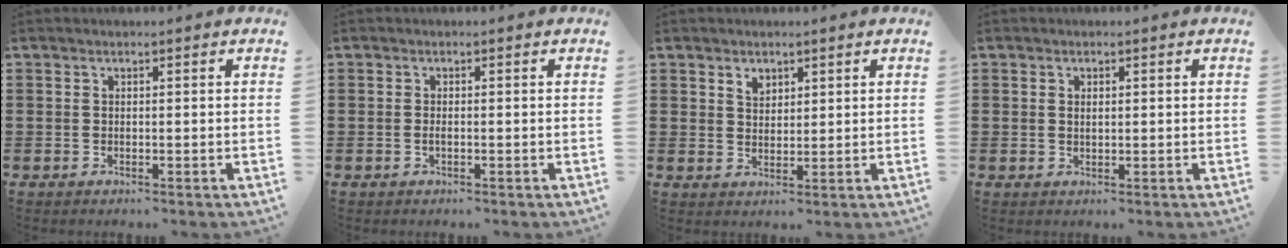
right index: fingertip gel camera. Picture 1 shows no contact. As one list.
[{"total": 0.8, "force": [-0.3, 0.2, 0.7], "torque": [-0.015, -0.004, -0.004]}, {"total": 2.4, "force": [1.7, 1.5, 0.7], "torque": [-0.018, 0.003, 0.033]}, {"total": 0.9, "force": [0.2, 0.4, 0.8], "torque": [-0.017, 0.004, 0.004]}]